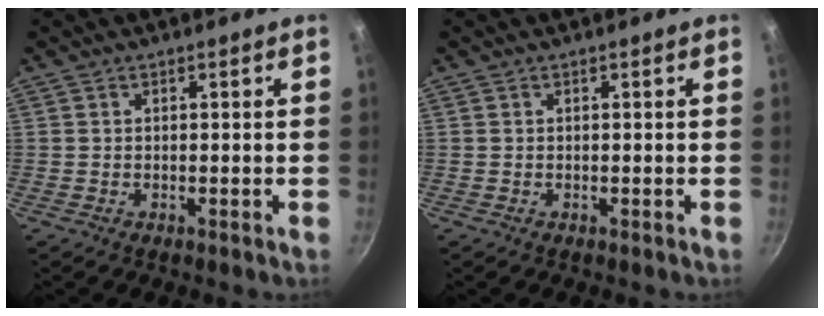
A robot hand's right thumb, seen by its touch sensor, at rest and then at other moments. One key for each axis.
{"total": 0.0}